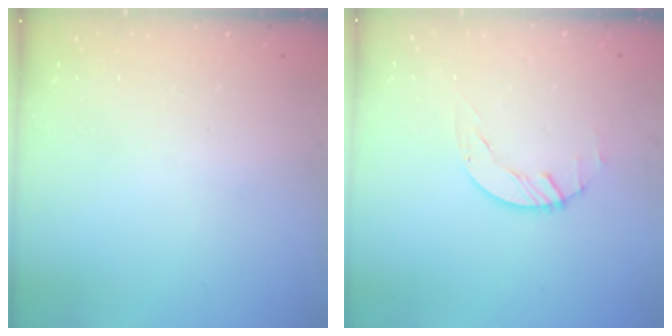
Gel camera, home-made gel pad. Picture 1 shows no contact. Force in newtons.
{"total": 1.7, "press": 1.7, "slide": 0.1}